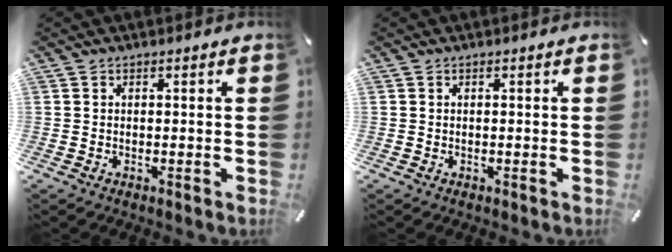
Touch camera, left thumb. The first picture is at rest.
{"total": 0.0}